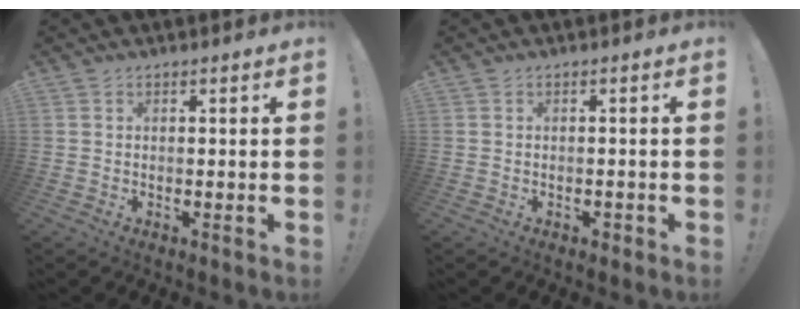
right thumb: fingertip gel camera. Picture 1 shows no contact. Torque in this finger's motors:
{"motor_torque": [0.05, 0.00, 0.31, 0.04, 0.00]}